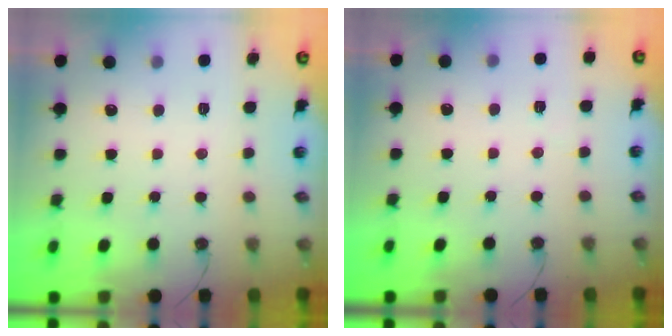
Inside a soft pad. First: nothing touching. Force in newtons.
{"total": 1.8, "press": 1.7, "slide": 0.6}